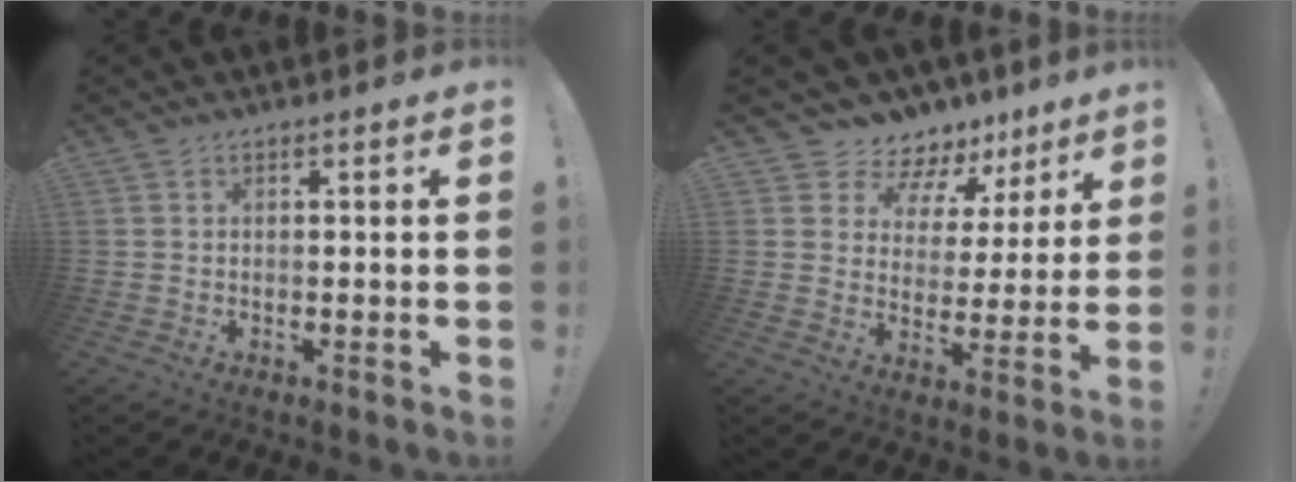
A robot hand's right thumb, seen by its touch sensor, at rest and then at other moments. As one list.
[{"total": 7.6, "force": [5.9, 4.6, 1.2], "torque": [-0.025, -0.053, 0.111]}]